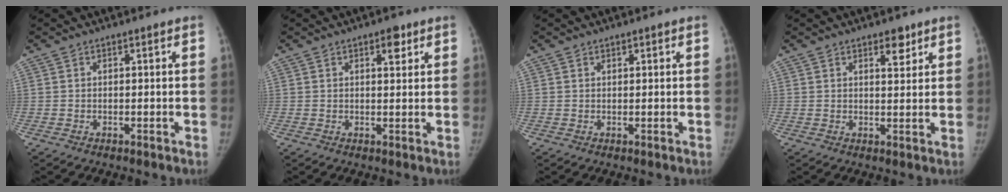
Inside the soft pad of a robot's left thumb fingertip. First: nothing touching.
{"total": 3.0, "force": [1.7, 1.3, 2.1], "torque": [-0.018, -0.007, 0.023]}
{"total": 0.5, "force": [0.5, 0.2, 0.2], "torque": [0.000, -0.003, 0.006]}
{"total": 3.5, "force": [2.3, 1.5, 2.1], "torque": [-0.013, -0.015, 0.034]}